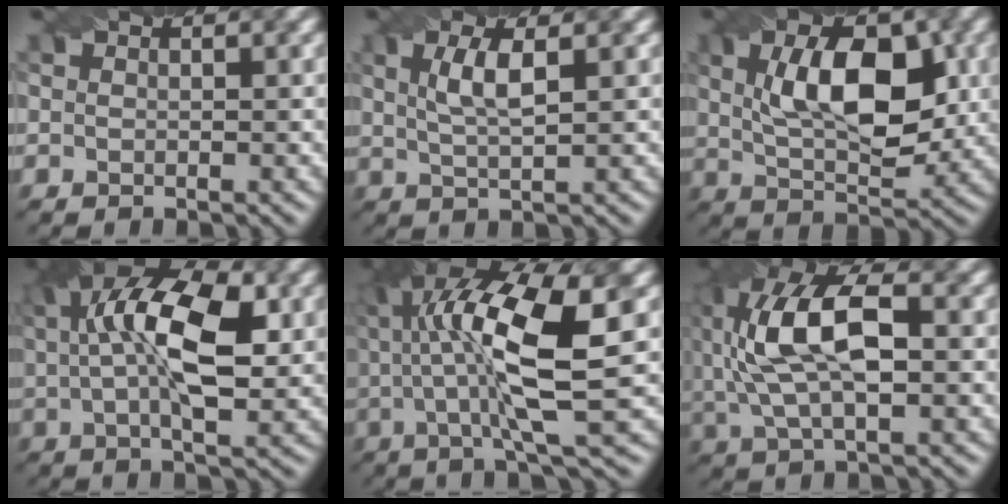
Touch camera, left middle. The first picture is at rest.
{"total": 3.2, "force": [0.5, 0.8, 3.1], "torque": [-0.070, 0.008, 0.021]}
{"total": 8.8, "force": [1.3, 4.3, 7.5], "torque": [-0.127, 0.012, 0.029]}
{"total": 10.1, "force": [1.6, 4.0, 9.2], "torque": [-0.154, 0.022, 0.030]}
{"total": 11.8, "force": [1.6, 2.9, 11.4], "torque": [-0.191, 0.018, 0.040]}
{"total": 9.7, "force": [0.4, 4.5, 8.6], "torque": [-0.180, 0.024, 0.013]}